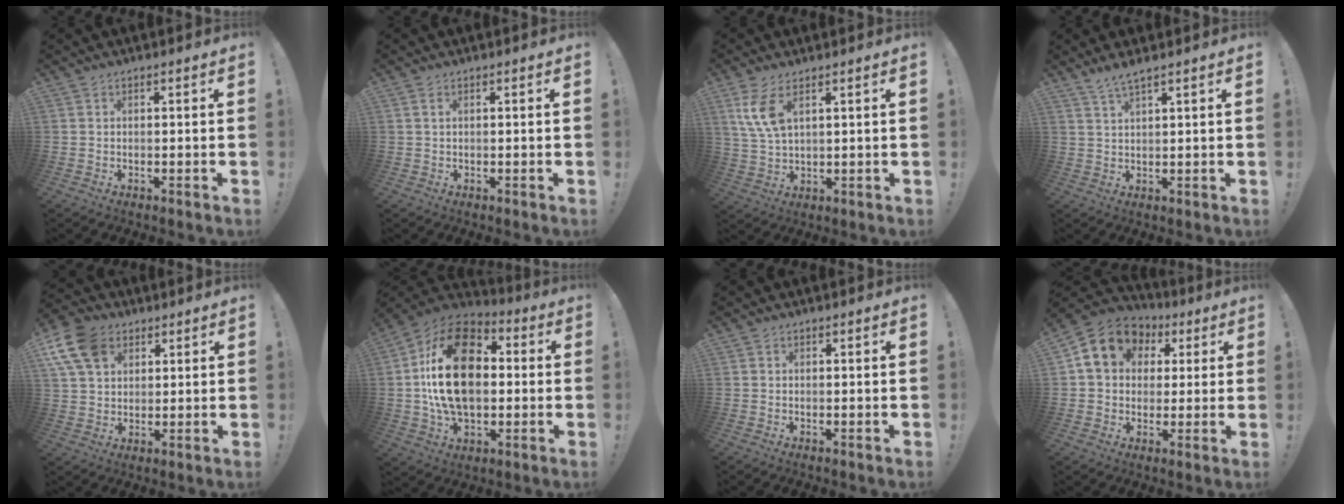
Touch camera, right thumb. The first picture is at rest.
{"total": 0.9, "force": [0.3, 0.2, 0.8], "torque": [-0.020, 0.002, 0.006]}
{"total": 8.2, "force": [4.0, 3.3, 6.3], "torque": [-0.133, -0.016, 0.073]}
{"total": 3.4, "force": [2.9, -0.1, 1.8], "torque": [-0.042, -0.012, 0.052]}
{"total": 12.9, "force": [5.8, 9.2, 6.9], "torque": [-0.131, -0.020, 0.115]}
{"total": 25.4, "force": [2.4, 16.2, 19.5], "torque": [-0.352, 0.017, 0.045]}
{"total": 0.0}
{"total": 12.8, "force": [4.4, 10.3, 6.1], "torque": [-0.092, -0.008, 0.090]}